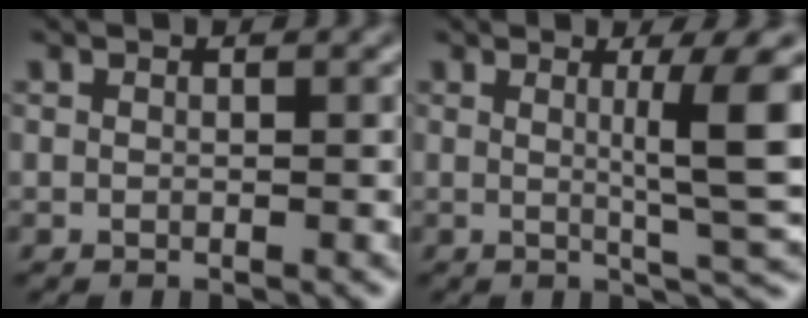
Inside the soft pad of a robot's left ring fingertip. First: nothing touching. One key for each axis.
{"total": 6.3, "fx": 1.0, "fy": 0.9, "fz": 6.2, "tx": -0.086, "ty": -0.002, "tz": 0.017}